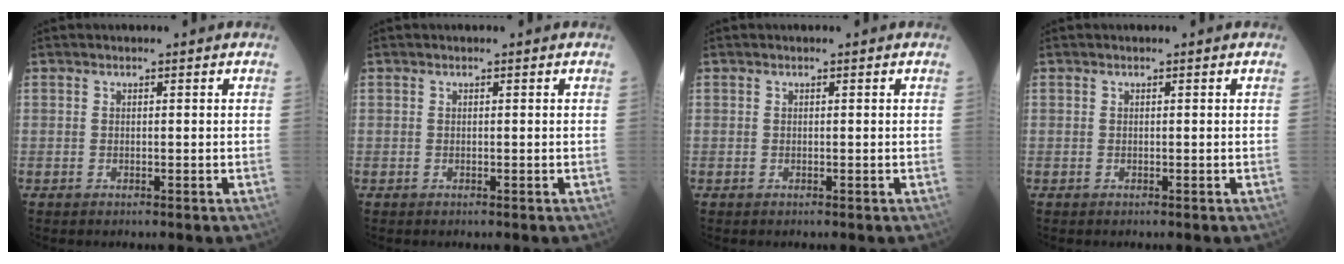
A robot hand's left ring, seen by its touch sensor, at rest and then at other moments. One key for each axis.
{"total": 0.0}
{"total": 0.0}
{"total": 0.0}